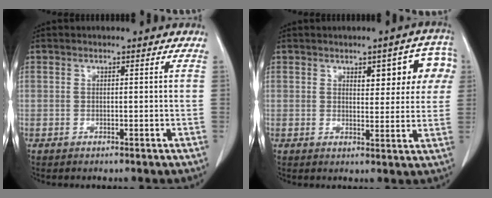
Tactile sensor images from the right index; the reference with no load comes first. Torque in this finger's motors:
{"motor_torque": [0.16, 0.13, 0.09, 0.02]}